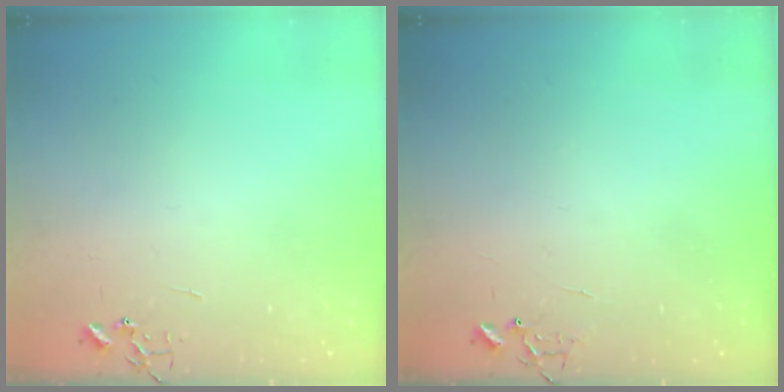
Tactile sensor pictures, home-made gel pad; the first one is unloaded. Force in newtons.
{"total": 6.4, "press": 6.4, "slide": 0.6}